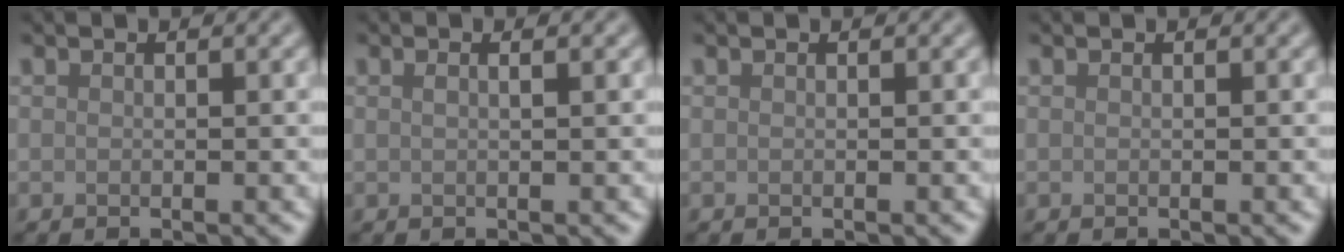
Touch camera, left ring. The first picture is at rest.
{"total": 1.4, "force": [0.6, 0.5, 1.1], "torque": [-0.009, -0.002, 0.002]}
{"total": 0.0}
{"total": 0.0}